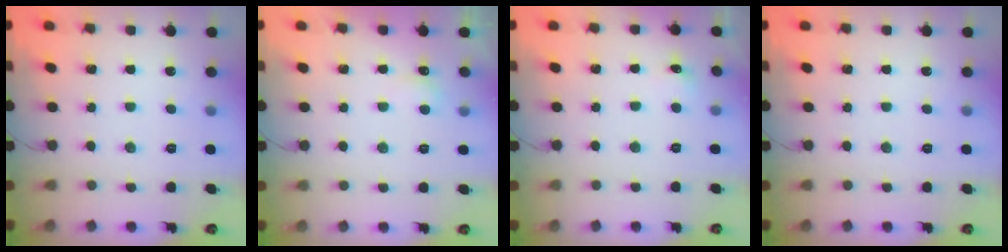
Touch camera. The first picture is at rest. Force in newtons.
{"total": 2.5, "press": 2.4, "slide": 0.5}
{"total": 3.9, "press": 3.8, "slide": 1.1}
{"total": 0.0}